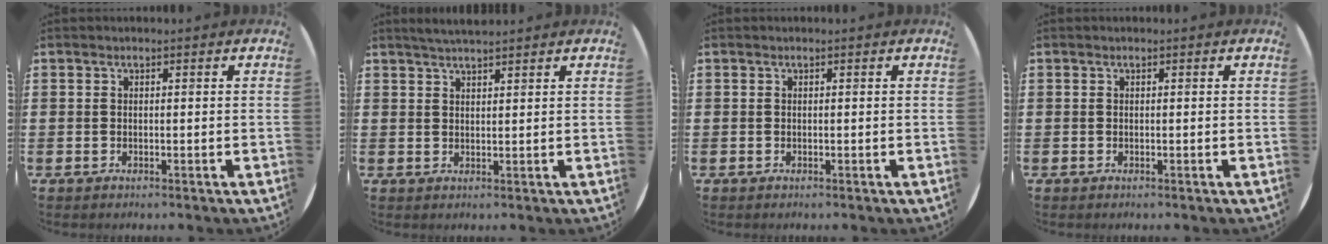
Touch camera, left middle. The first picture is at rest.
{"total": 2.4, "force": [2.3, 0.1, 0.7], "torque": [-0.016, 0.002, 0.042]}
{"total": 0.0}
{"total": 0.0}